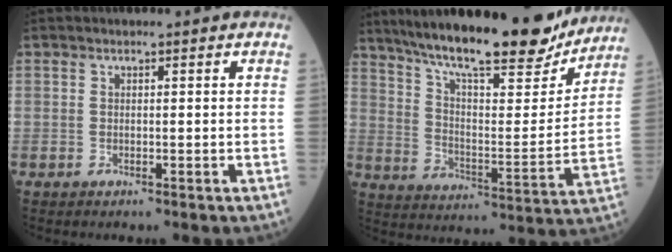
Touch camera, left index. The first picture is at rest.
{"total": 24.5, "force": [20.6, 4.2, 12.6], "torque": [-0.212, -0.002, 0.303]}